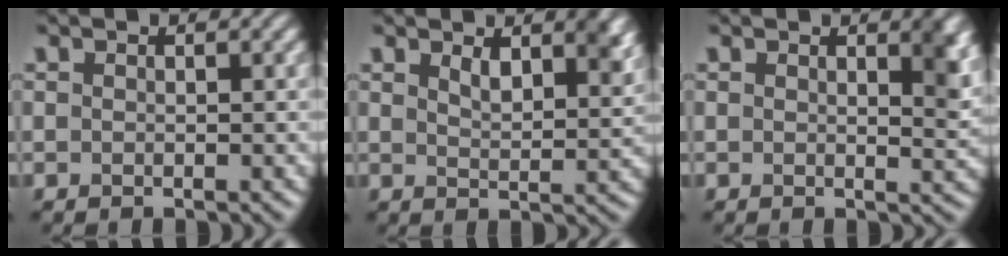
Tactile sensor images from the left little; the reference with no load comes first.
{"total": 3.8, "force": [2.3, 1.6, 2.6], "torque": [-0.044, -0.006, 0.039]}
{"total": 2.5, "force": [1.3, 0.7, 2.0], "torque": [-0.019, -0.004, 0.019]}